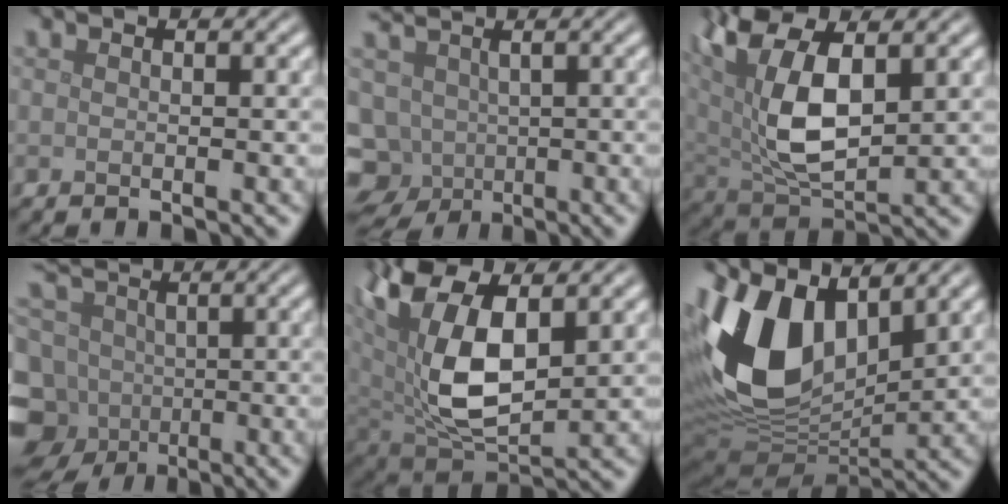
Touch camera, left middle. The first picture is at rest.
{"total": 6.6, "force": [-1.4, 5.5, 3.4], "torque": [-0.076, 0.003, -0.019]}
{"total": 10.8, "force": [2.9, 5.6, 8.8], "torque": [-0.187, 0.005, 0.050]}
{"total": 11.5, "force": [-0.3, 9.6, 6.4], "torque": [-0.157, 0.028, -0.028]}
{"total": 12.1, "force": [3.4, 6.7, 9.5], "torque": [-0.199, -0.007, 0.066]}
{"total": 12.8, "force": [3.6, 7.8, 9.5], "torque": [-0.209, 0.001, 0.063]}